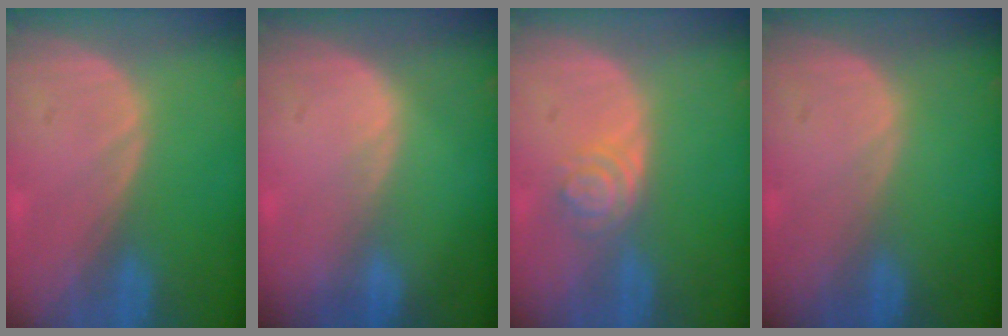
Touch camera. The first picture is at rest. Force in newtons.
{"total": 0.8, "press": 0.5, "slide": 0.7}
{"total": 4.3, "press": 3.7, "slide": 2.2}
{"total": 0.0}